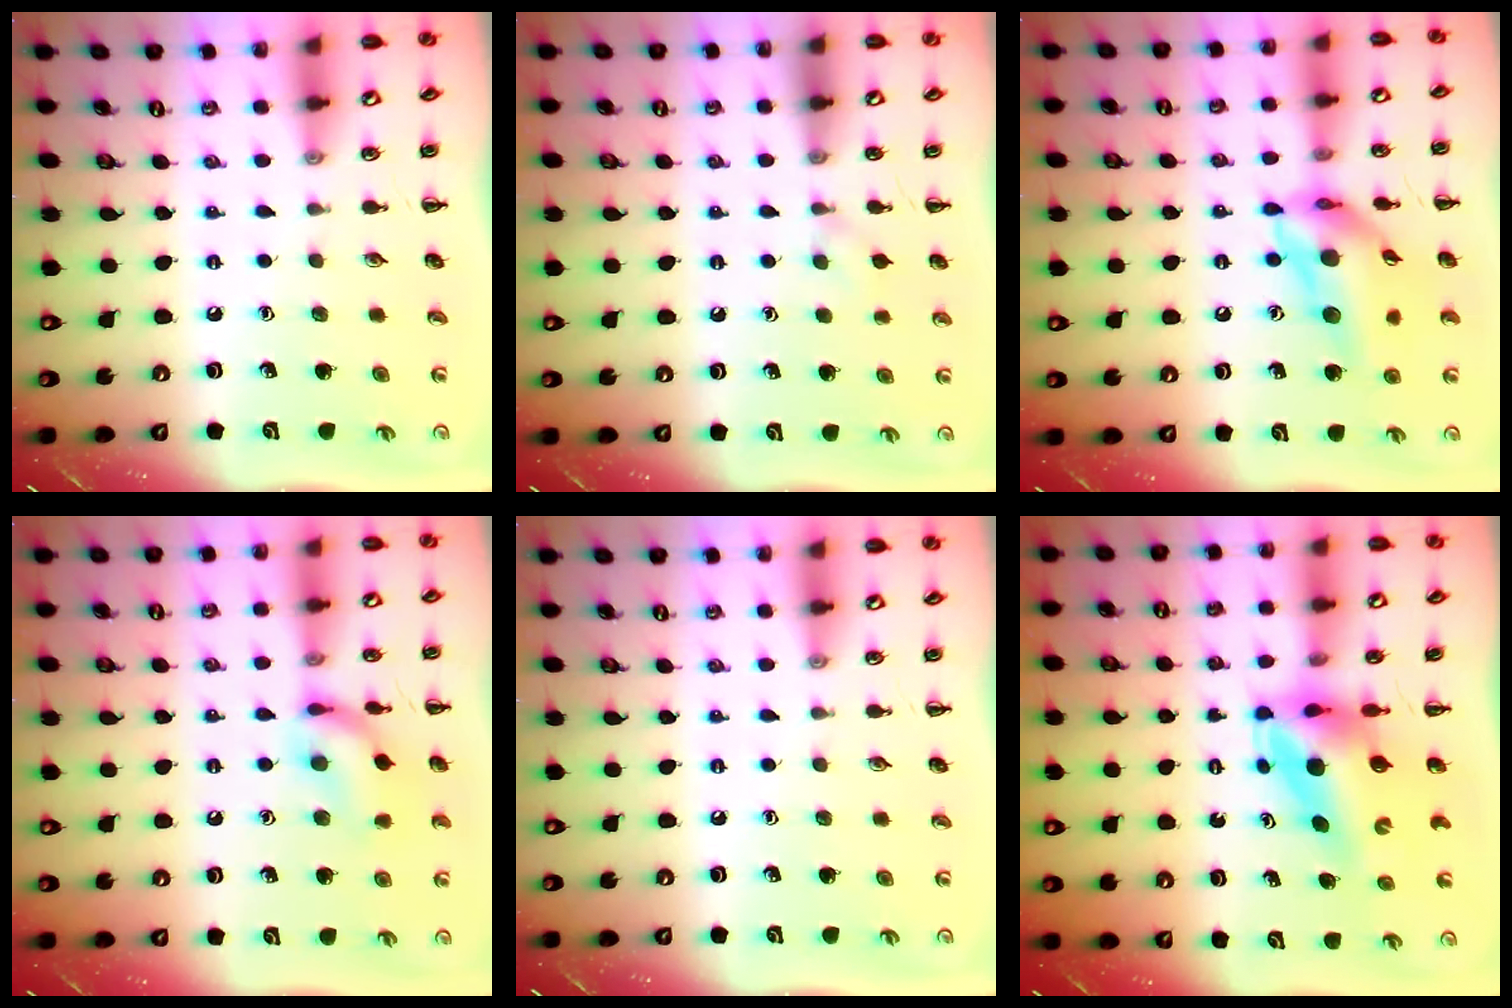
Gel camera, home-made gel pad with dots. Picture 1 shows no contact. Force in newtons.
{"total": 4.6, "press": 4.4, "slide": 1.5}
{"total": 18.2, "press": 17.8, "slide": 4.0}
{"total": 12.8, "press": 12.7, "slide": 1.2}
{"total": 0.0}
{"total": 6.6, "press": 6.3, "slide": 1.9}